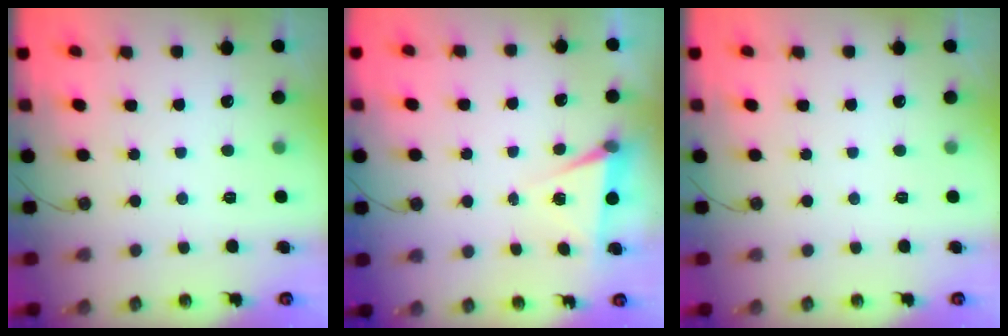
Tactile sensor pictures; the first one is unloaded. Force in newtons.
{"total": 5.0, "press": 2.3, "slide": 4.4}
{"total": 0.0}